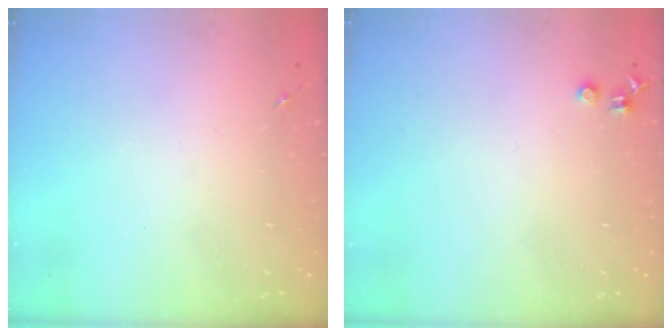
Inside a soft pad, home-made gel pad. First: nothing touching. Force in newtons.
{"total": 3.5, "press": 3.5, "slide": 0.4}